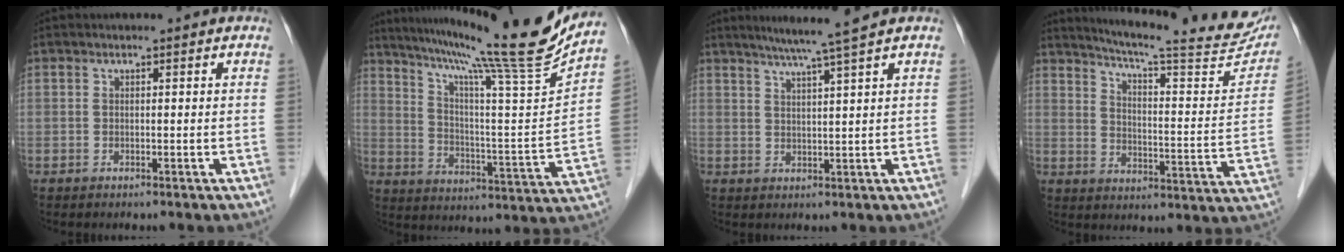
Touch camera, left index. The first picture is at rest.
{"total": 22.6, "force": [18.9, -2.6, 12.0], "torque": [-0.198, -0.044, 0.274]}
{"total": 6.1, "force": [4.7, -1.7, 3.5], "torque": [-0.058, 0.000, 0.079]}
{"total": 24.2, "force": [21.4, 1.9, 11.1], "torque": [-0.164, -0.057, 0.267]}